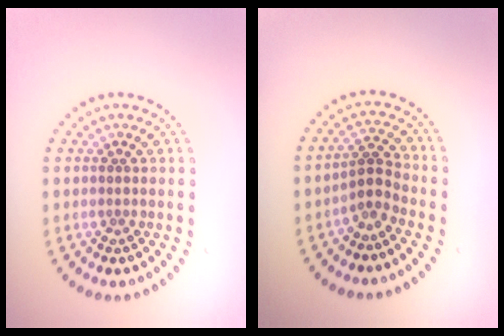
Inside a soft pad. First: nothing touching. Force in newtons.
{"total": 2.2, "press": 1.5, "slide": 1.6}